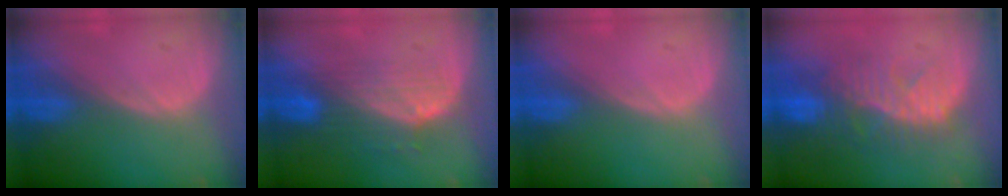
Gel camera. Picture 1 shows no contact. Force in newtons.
{"total": 7.5, "press": 6.8, "slide": 3.3}
{"total": 0.0}
{"total": 10.4, "press": 8.9, "slide": 5.4}